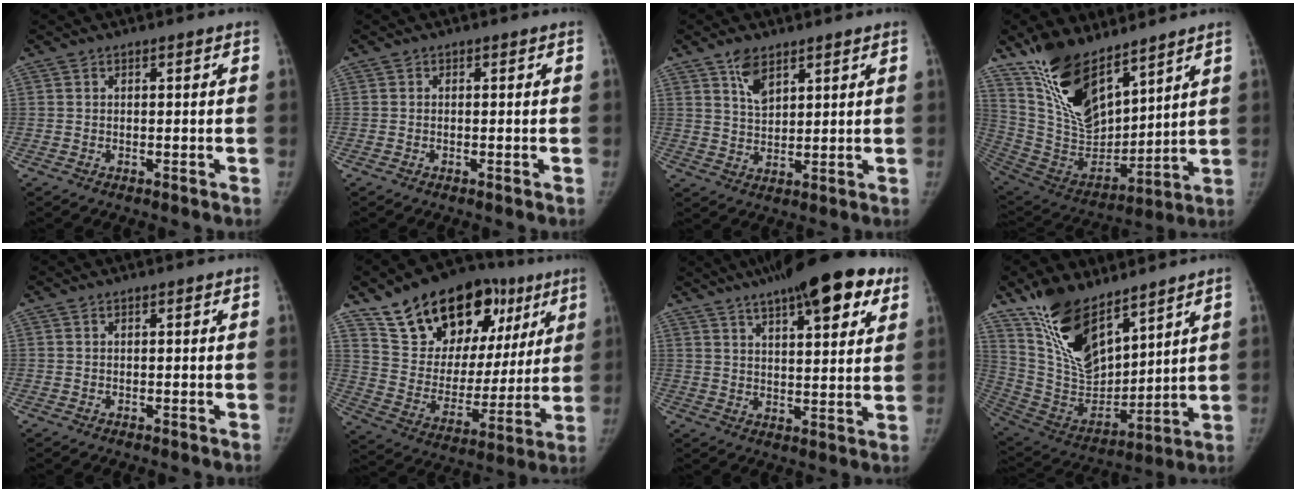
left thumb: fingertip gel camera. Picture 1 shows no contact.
{"total": 0.0}
{"total": 5.4, "force": [3.5, 2.7, 3.2], "torque": [-0.043, -0.021, 0.068]}
{"total": 20.1, "force": [13.8, 9.0, 11.6], "torque": [-0.169, -0.072, 0.272]}
{"total": 0.0}
{"total": 27.1, "force": [15.0, 15.5, 16.3], "torque": [-0.207, -0.015, 0.249]}
{"total": 20.0, "force": [11.7, 6.3, 15.0], "torque": [-0.199, -0.013, 0.169]}
{"total": 19.0, "force": [13.1, 8.4, 10.9], "torque": [-0.156, -0.071, 0.261]}